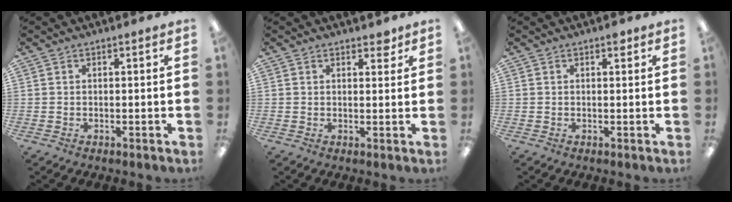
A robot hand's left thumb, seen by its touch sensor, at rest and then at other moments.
{"total": 2.3, "force": [1.8, 1.0, 1.0], "torque": [0.002, -0.009, 0.027]}
{"total": 1.3, "force": [0.8, 0.7, 0.8], "torque": [-0.002, -0.004, 0.010]}